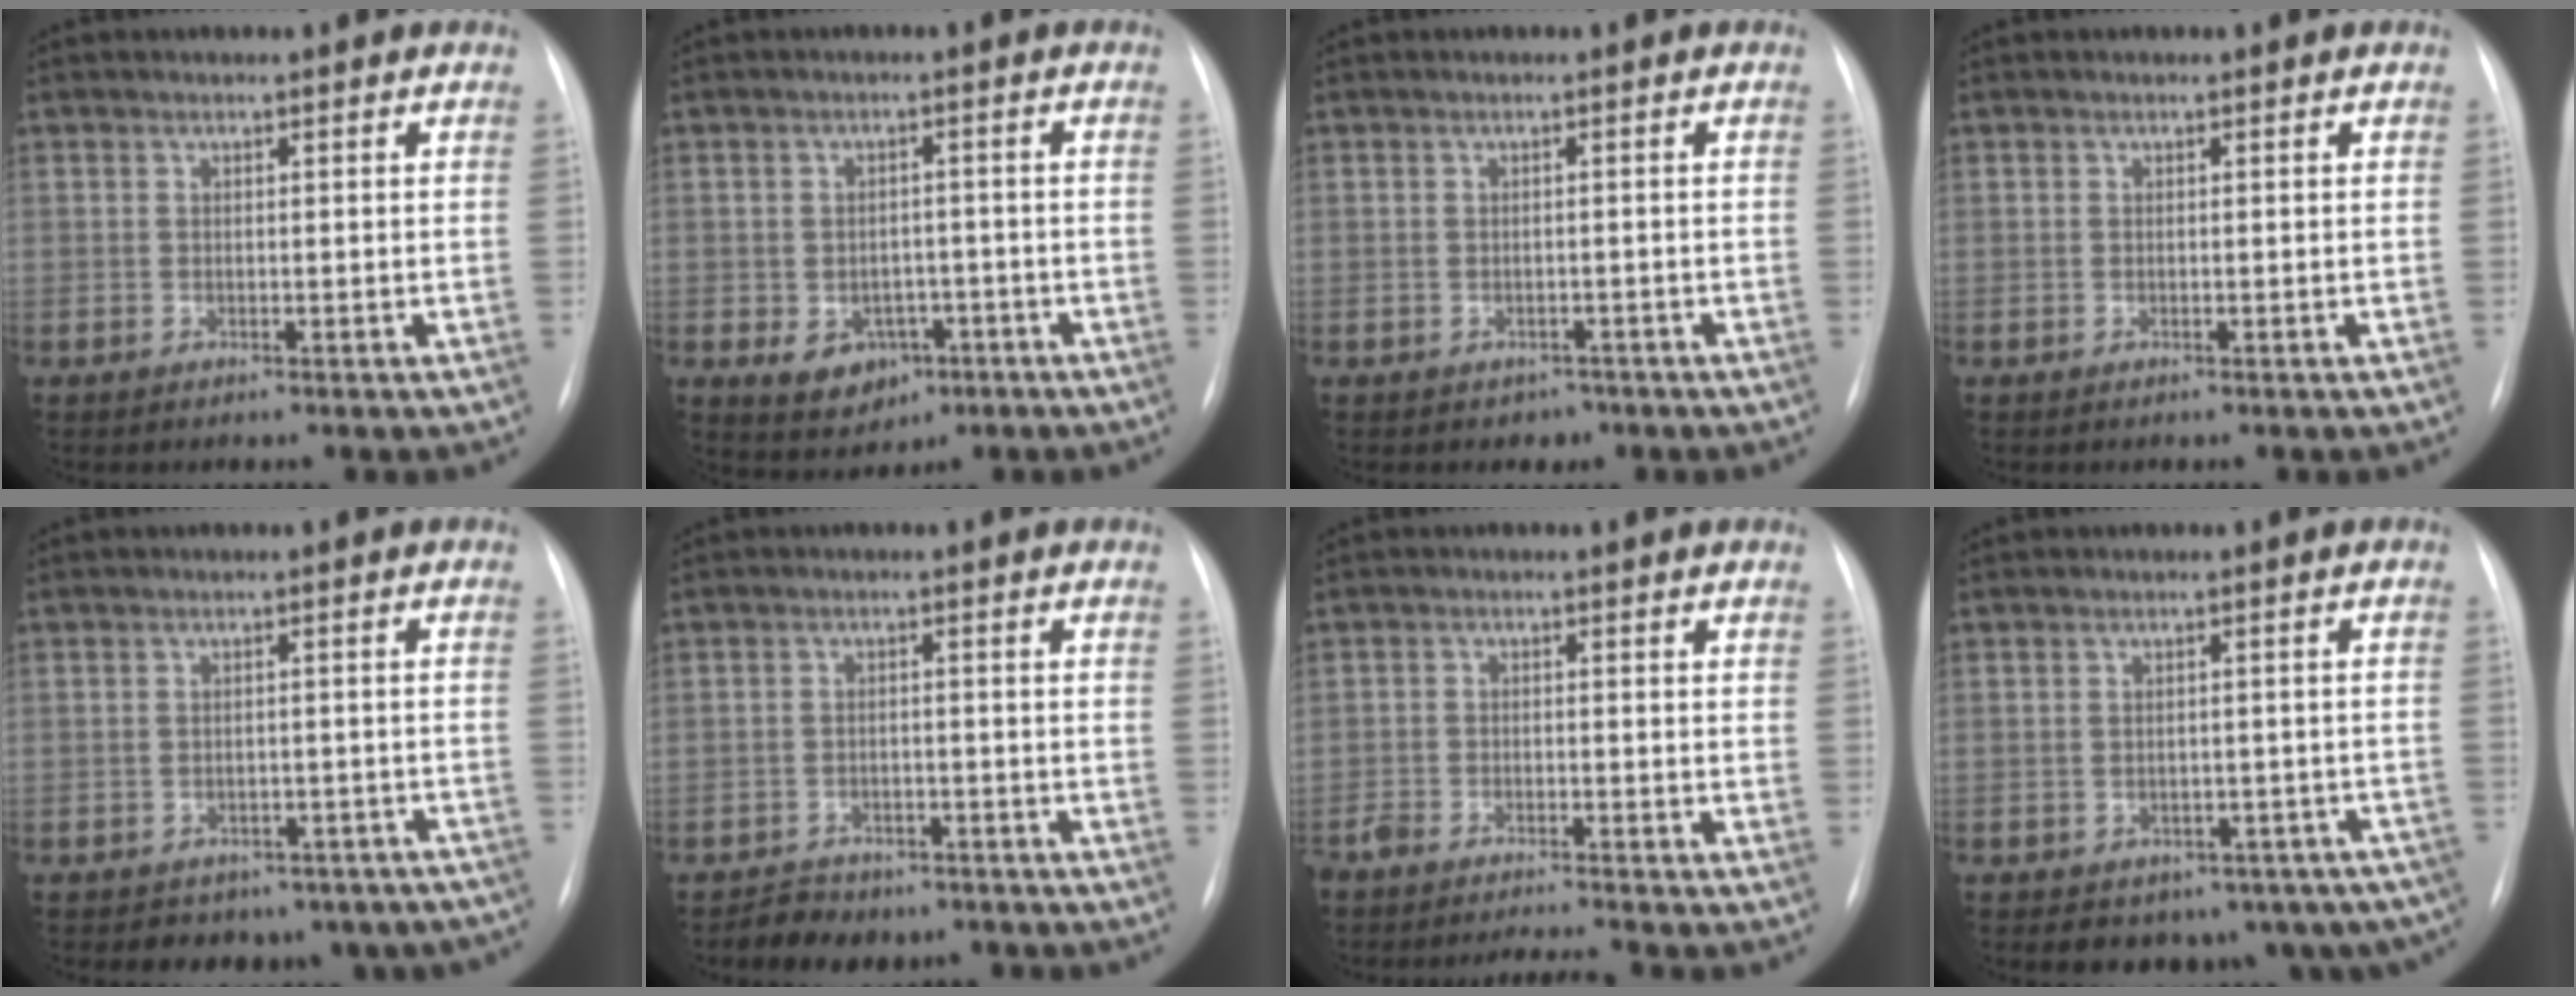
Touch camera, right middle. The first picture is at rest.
{"total": 5.8, "force": [-2.2, 4.6, 2.9], "torque": [-0.043, 0.010, -0.019]}
{"total": 1.8, "force": [-1.1, 1.4, 0.2], "torque": [-0.002, 0.005, -0.010]}
{"total": 0.0}
{"total": 14.1, "force": [-11.7, 7.2, 2.9], "torque": [-0.028, 0.028, -0.117]}
{"total": 6.4, "force": [-5.1, 3.4, 1.6], "torque": [-0.027, 0.008, -0.070]}
{"total": 6.2, "force": [-5.8, -0.3, 1.9], "torque": [-0.029, -0.010, -0.097]}
{"total": 15.2, "force": [-11.9, 8.1, 4.9], "torque": [-0.047, 0.034, -0.123]}